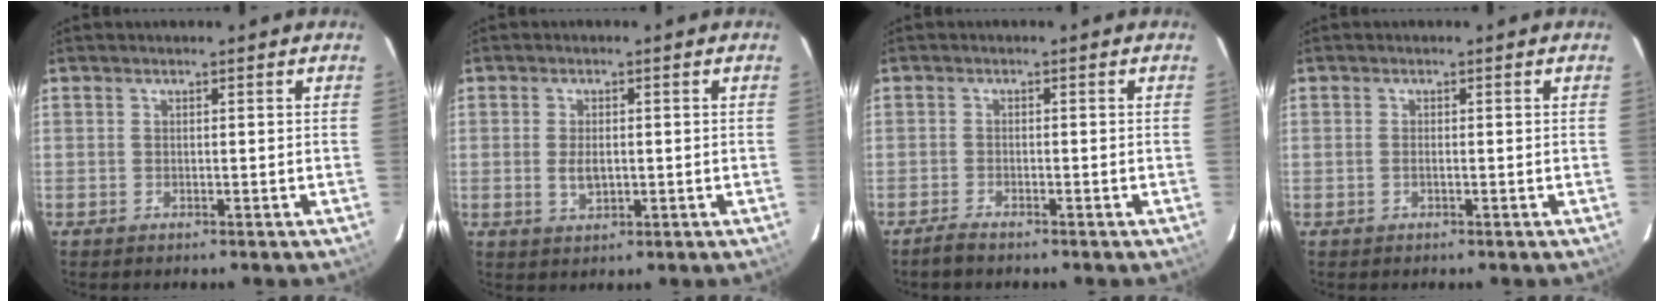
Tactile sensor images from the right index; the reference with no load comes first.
{"total": 3.3, "force": [-0.3, 1.9, 2.7], "torque": [-0.049, -0.005, -0.003]}
{"total": 2.2, "force": [-2.0, 0.2, 1.0], "torque": [-0.034, -0.003, -0.039]}
{"total": 0.7, "force": [-0.2, 0.2, 0.6], "torque": [-0.013, 0.002, -0.006]}